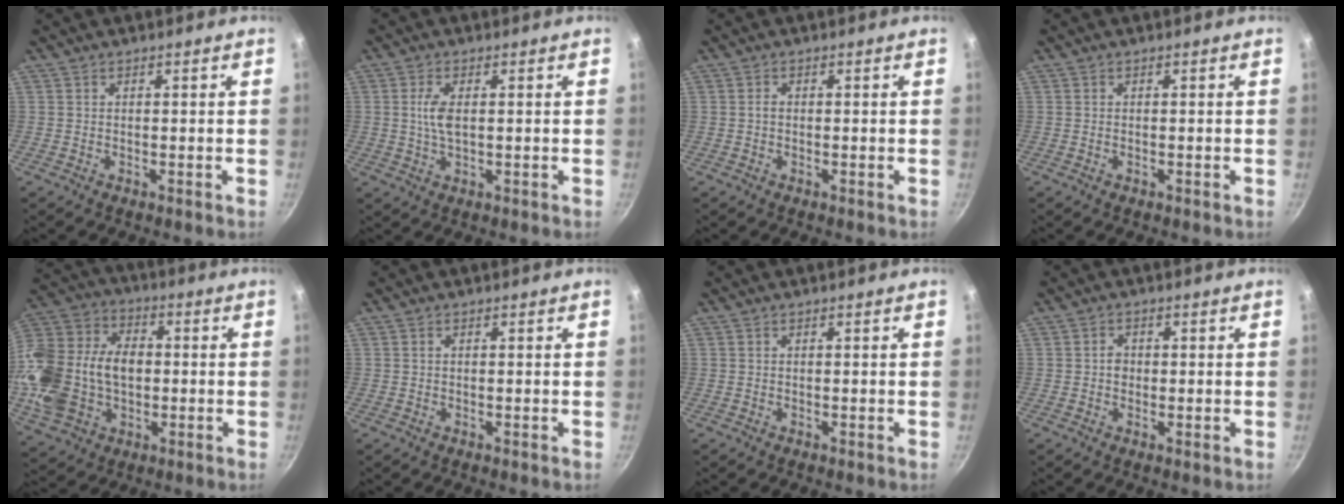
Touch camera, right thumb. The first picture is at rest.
{"total": 4.3, "force": [0.5, 2.0, 3.8], "torque": [-0.085, 0.001, 0.012]}
{"total": 0.9, "force": [-0.1, 0.7, 0.6], "torque": [-0.006, 0.002, -0.005]}
{"total": 0.0}
{"total": 24.6, "force": [-1.6, 17.0, 17.7], "torque": [-0.398, 0.017, -0.019]}
{"total": 0.0}
{"total": 0.0}
{"total": 2.1, "force": [0.0, 1.7, 1.2], "torque": [-0.004, 0.004, -0.003]}